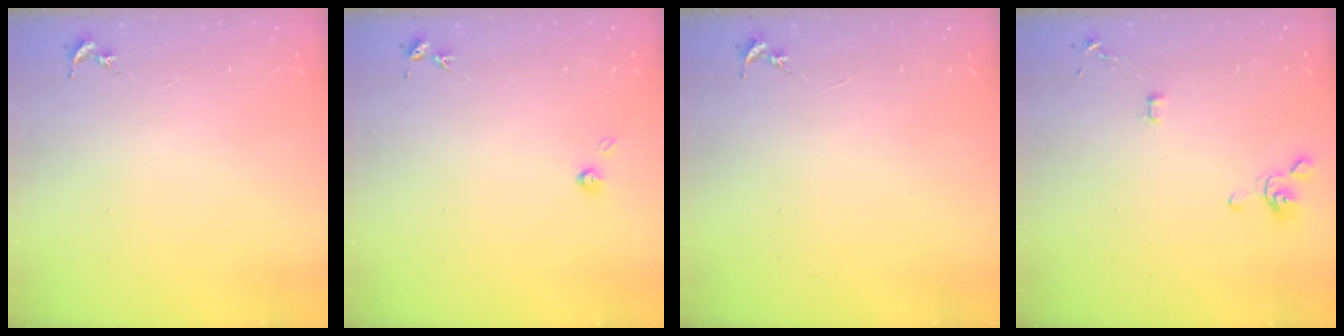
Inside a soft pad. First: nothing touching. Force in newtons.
{"total": 3.5, "press": 3.5, "slide": 0.4}
{"total": 0.0}
{"total": 4.2, "press": 4.1, "slide": 1.0}